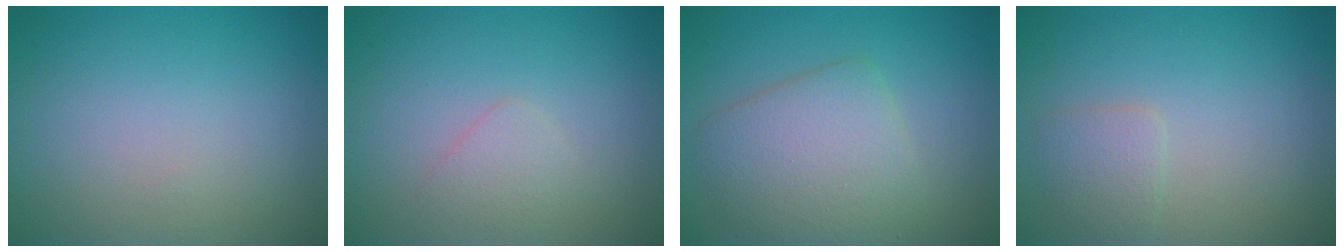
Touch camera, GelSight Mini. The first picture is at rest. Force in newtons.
{"total": 1.3, "press": 1.3, "slide": 0.1}
{"total": 5.1, "press": 5.1, "slide": 0.1}
{"total": 1.6, "press": 1.6, "slide": 0.1}